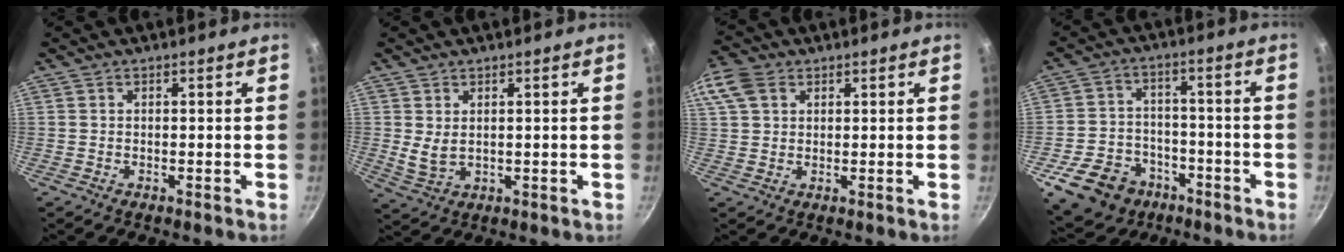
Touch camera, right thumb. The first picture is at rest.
{"total": 3.9, "force": [1.1, 2.3, 2.9], "torque": [-0.052, -0.015, 0.031]}
{"total": 7.2, "force": [3.1, 5.0, 4.1], "torque": [-0.080, 0.008, 0.053]}
{"total": 14.4, "force": [-7.6, 10.3, 6.5], "torque": [-0.099, 0.049, -0.116]}